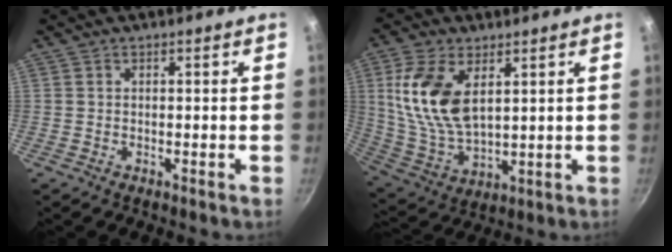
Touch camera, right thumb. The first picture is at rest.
{"total": 14.7, "force": [4.4, 8.0, 11.5], "torque": [-0.223, -0.021, 0.098]}